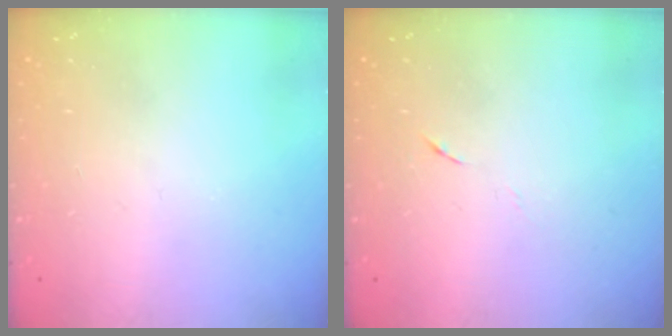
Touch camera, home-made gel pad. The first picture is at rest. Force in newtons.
{"total": 3.9, "press": 3.5, "slide": 1.6}